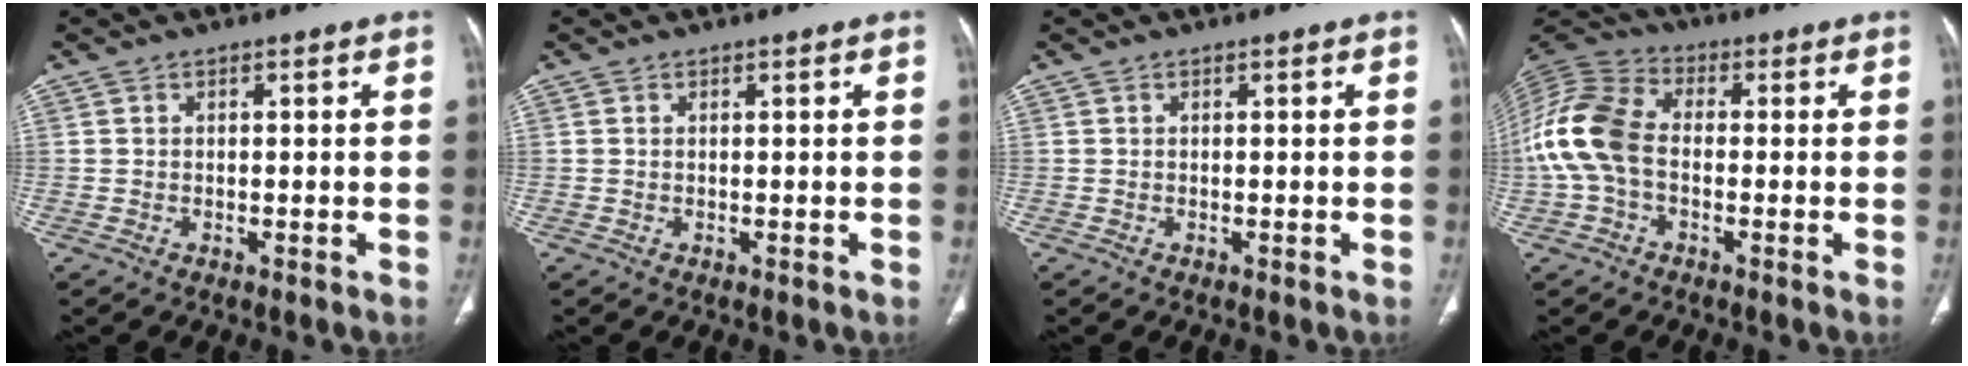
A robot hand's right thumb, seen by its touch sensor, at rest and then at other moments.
{"total": 0.0}
{"total": 0.0}
{"total": 13.3, "force": [-1.2, 8.6, 10.0], "torque": [-0.223, 0.031, -0.031]}